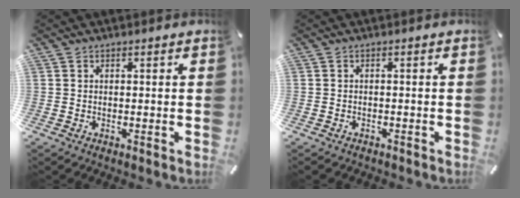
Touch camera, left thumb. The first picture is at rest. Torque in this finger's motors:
{"motor_torque": [0.07, -0.04, -0.10, 0.19, 0.01]}